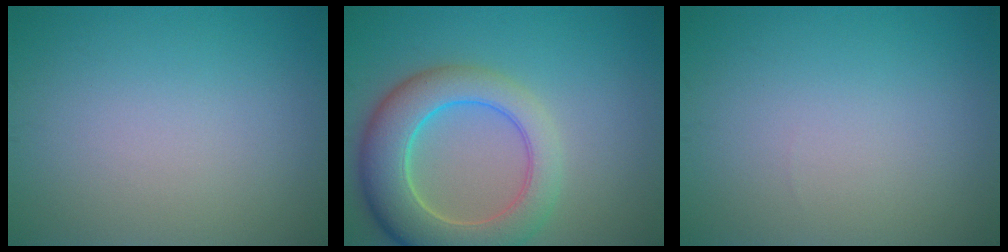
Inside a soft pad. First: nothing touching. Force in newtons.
{"total": 8.1, "press": 8.1, "slide": 0.7}
{"total": 0.0}